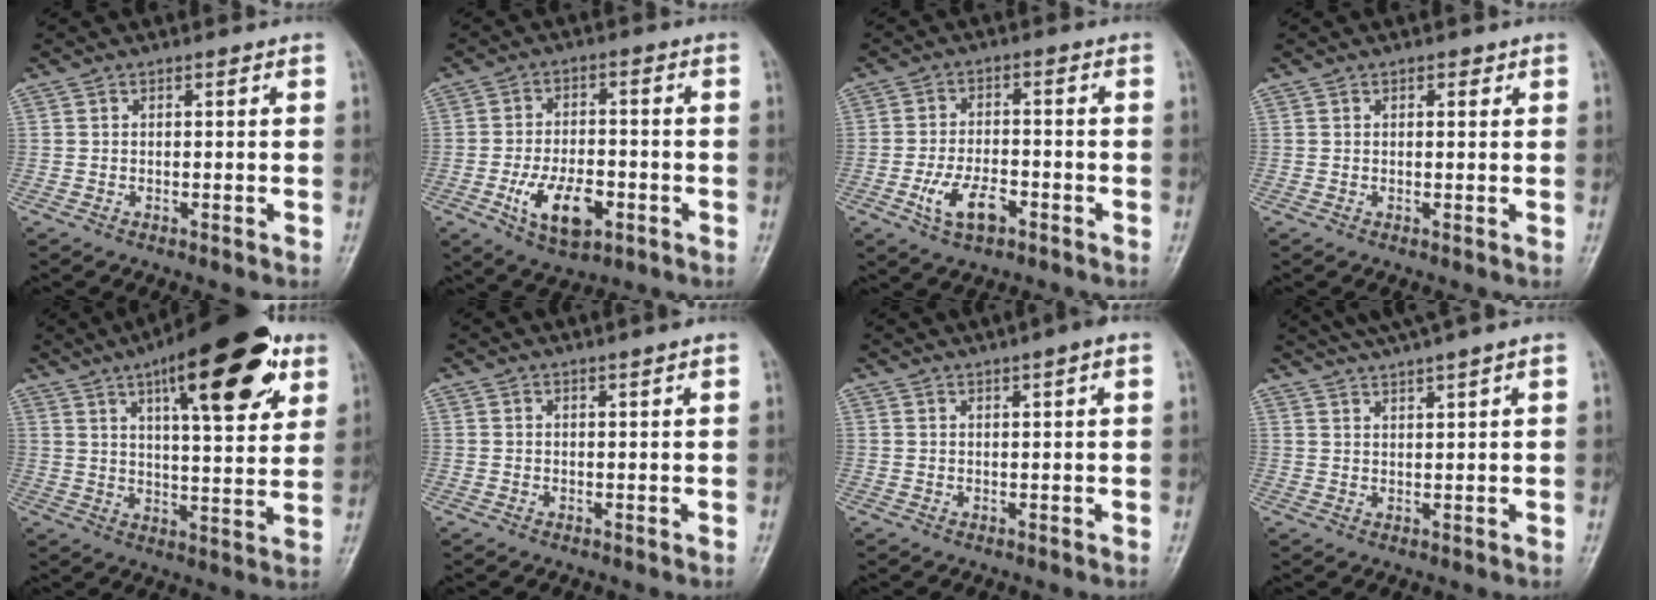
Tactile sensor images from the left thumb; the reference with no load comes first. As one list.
[{"total": 10.7, "force": [-3.9, 5.8, 8.1], "torque": [-0.127, 0.016, -0.062]}, {"total": 7.6, "force": [-3.5, 3.9, 5.5], "torque": [-0.098, 0.021, -0.062]}, {"total": 1.5, "force": [0.7, 0.9, 1.0], "torque": [-0.004, 0.002, 0.006]}, {"total": 21.4, "force": [11.1, 7.3, 16.8], "torque": [-0.207, -0.029, 0.160]}, {"total": 1.7, "force": [1.2, -0.1, 1.1], "torque": [-0.013, 0.007, 0.020]}, {"total": 3.9, "force": [2.4, 0.4, 3.0], "torque": [-0.046, 0.015, 0.037]}, {"total": 6.4, "force": [5.2, -0.3, 3.7], "torque": [-0.063, 0.012, 0.094]}]